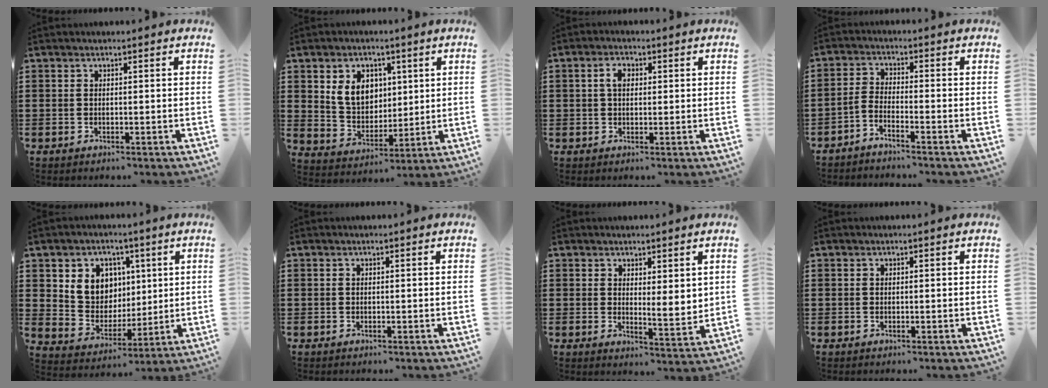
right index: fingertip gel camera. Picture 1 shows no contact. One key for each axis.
{"total": 7.4, "fx": 2.4, "fy": 6.0, "fz": 3.6, "tx": -0.079, "ty": 0.013, "tz": 0.042}
{"total": 2.7, "fx": 0.7, "fy": 1.7, "fz": 2.0, "tx": -0.042, "ty": 0.012, "tz": 0.011}
{"total": 2.6, "fx": -2.5, "fy": -0.2, "fz": 0.6, "tx": -0.023, "ty": -0.001, "tz": -0.055}
{"total": 7.9, "fx": 2.9, "fy": 7.1, "fz": 2.0, "tx": -0.066, "ty": -0.009, "tz": 0.054}
{"total": 0.0}
{"total": 3.4, "fx": 2.4, "fy": 1.3, "fz": 2.0, "tx": -0.029, "ty": -0.010, "tz": 0.041}
{"total": 0.0}